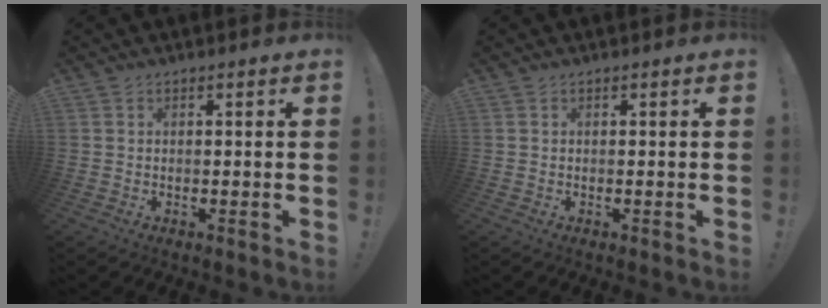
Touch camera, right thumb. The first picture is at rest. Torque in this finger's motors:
{"motor_torque": [0.00, 0.00, 0.00, 0.00, 0.00]}